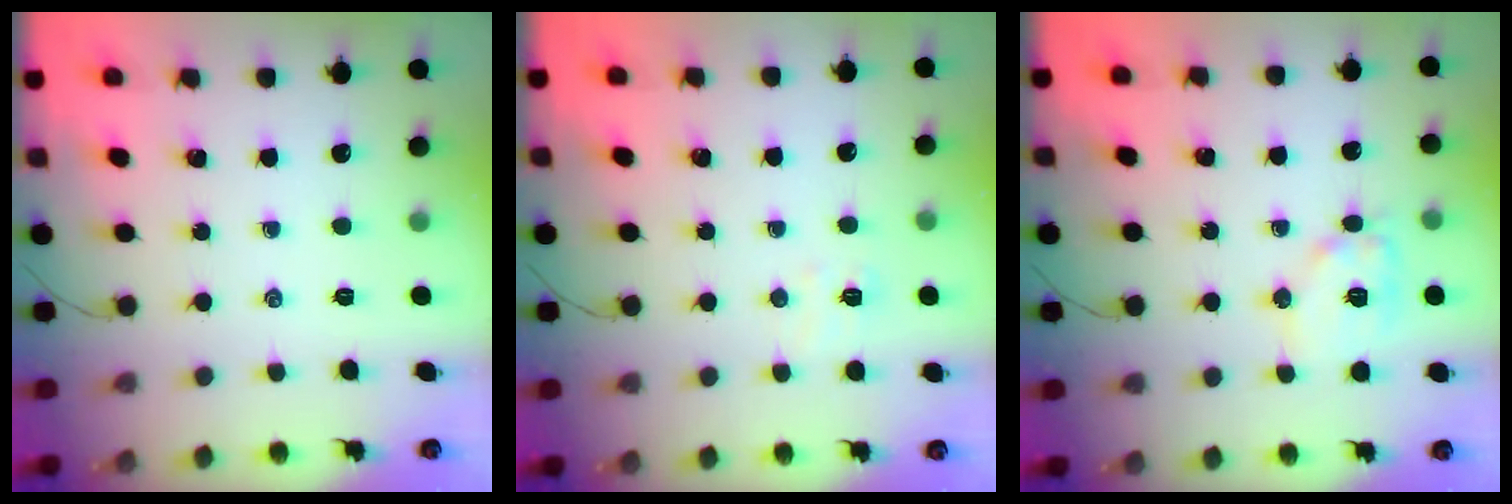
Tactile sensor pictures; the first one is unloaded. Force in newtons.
{"total": 5.1, "press": 4.9, "slide": 1.4}
{"total": 10.8, "press": 10.8, "slide": 0.7}